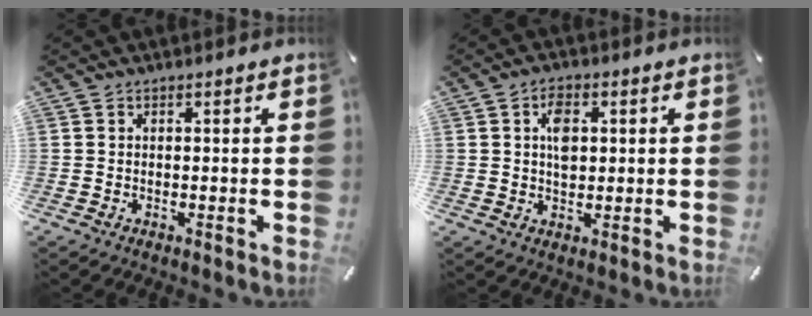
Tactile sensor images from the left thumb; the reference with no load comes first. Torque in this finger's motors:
{"motor_torque": [0.95, 0.79, 0.72, -0.15, 0.04]}